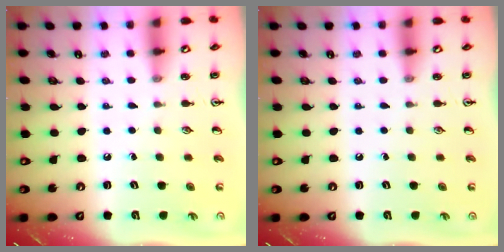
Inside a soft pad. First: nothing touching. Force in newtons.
{"total": 0.0}